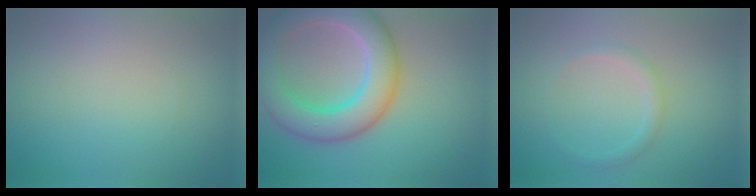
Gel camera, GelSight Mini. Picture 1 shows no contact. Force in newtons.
{"total": 7.7, "press": 7.7, "slide": 0.3}
{"total": 1.2, "press": 1.2, "slide": 0.1}